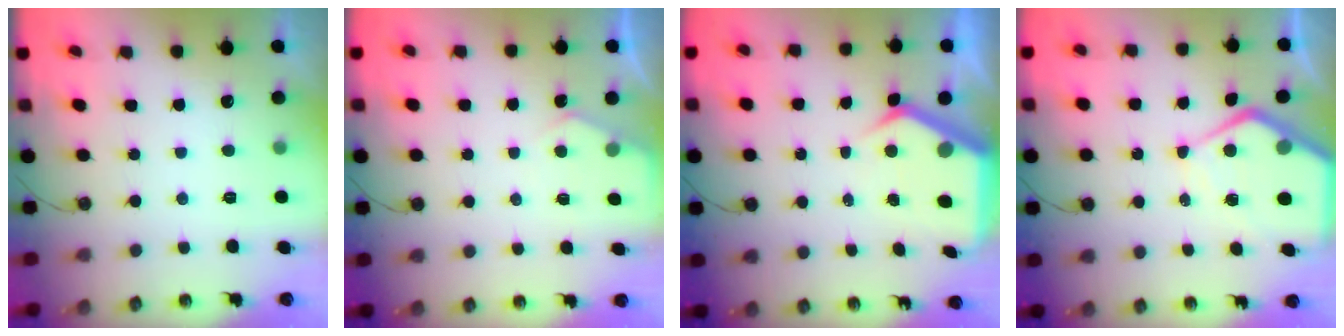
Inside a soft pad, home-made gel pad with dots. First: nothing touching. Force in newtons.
{"total": 3.6, "press": 3.6, "slide": 0.2}
{"total": 7.4, "press": 7.3, "slide": 1.0}
{"total": 10.5, "press": 10.5, "slide": 1.1}